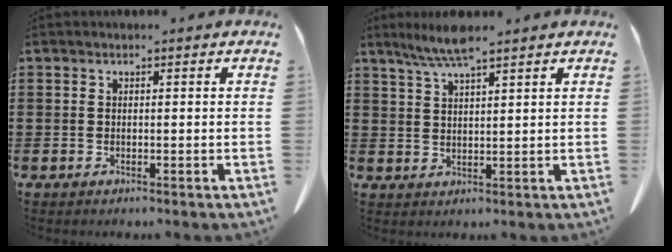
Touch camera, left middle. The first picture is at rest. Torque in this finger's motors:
{"motor_torque": [0.14, -0.10, 0.25, 0.05]}